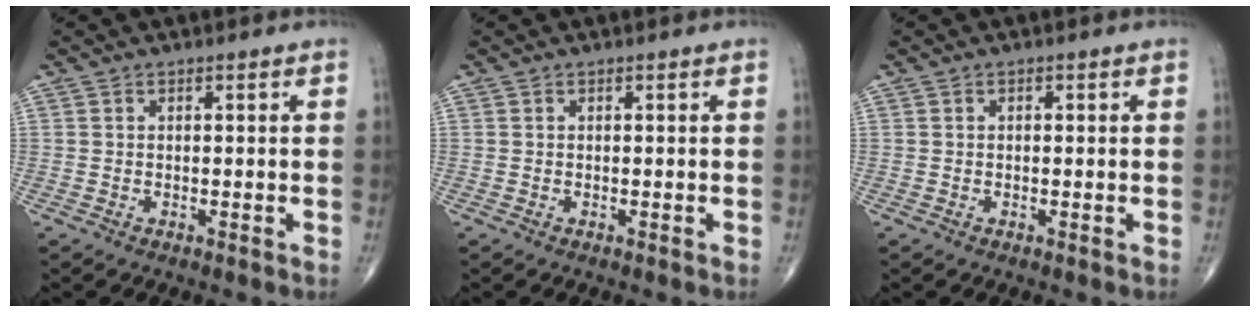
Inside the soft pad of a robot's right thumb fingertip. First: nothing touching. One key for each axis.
{"total": 0.0}
{"total": 0.5, "fx": 0.2, "fy": 0.3, "fz": 0.4, "tx": -0.003, "ty": 0.001, "tz": 0.002}